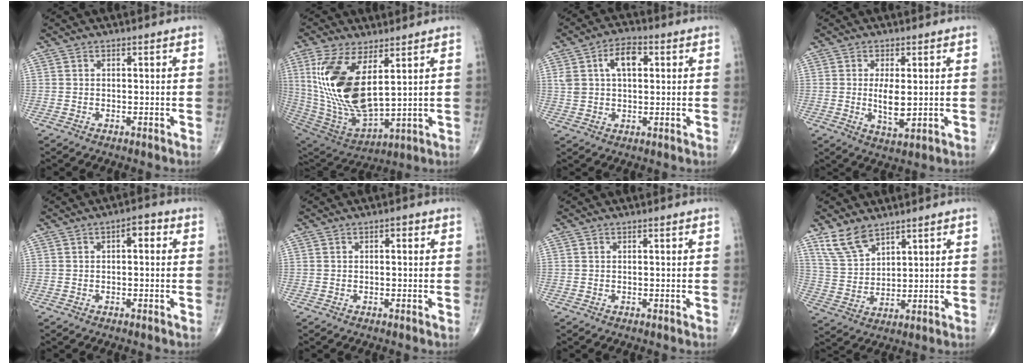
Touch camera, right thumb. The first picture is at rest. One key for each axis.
{"total": 19.1, "fx": 5.6, "fy": 8.3, "fz": 16.3, "tx": -0.332, "ty": -0.033, "tz": 0.125}
{"total": 8.1, "fx": 2.3, "fy": 4.6, "fz": 6.2, "tx": -0.102, "ty": 0.011, "tz": 0.040}
{"total": 5.6, "fx": 0.2, "fy": 2.1, "fz": 5.2, "tx": -0.093, "ty": -0.015, "tz": 0.010}
{"total": 3.1, "fx": 0.7, "fy": 1.5, "fz": 2.7, "tx": -0.031, "ty": 0.010, "tz": 0.002}
{"total": 1.2, "fx": 0.4, "fy": 0.6, "fz": 1.0, "tx": -0.011, "ty": 0.002, "tz": 0.001}
{"total": 0.0}
{"total": 7.8, "fx": 5.7, "fy": 3.7, "fz": 3.8, "tx": -0.063, "ty": -0.025, "tz": 0.123}